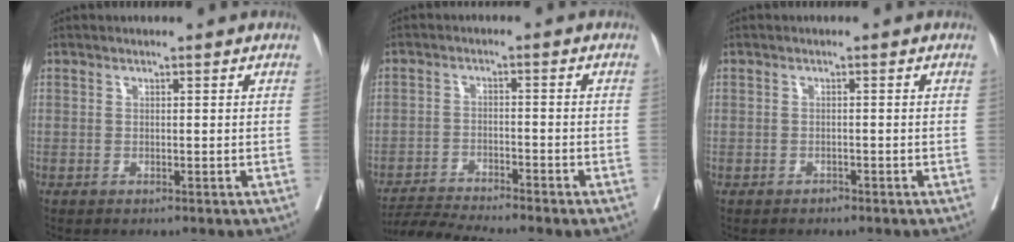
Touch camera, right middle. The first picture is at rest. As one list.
[{"total": 8.0, "force": [-7.3, -0.9, 3.1], "torque": [-0.051, -0.008, -0.123]}, {"total": 0.7, "force": [-0.6, 0.4, 0.0], "torque": [0.001, 0.002, -0.011]}]